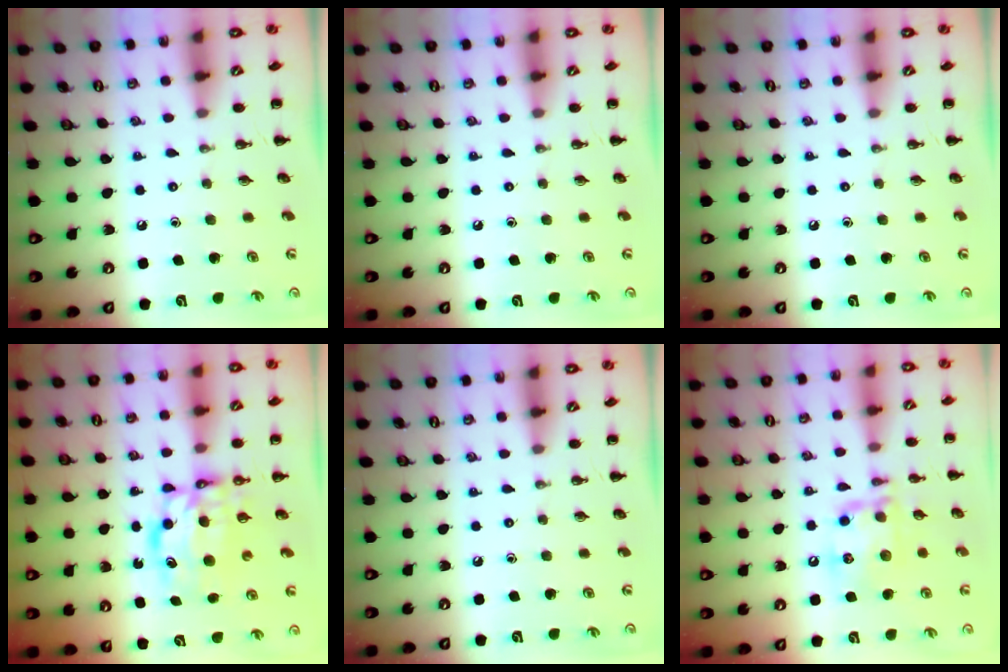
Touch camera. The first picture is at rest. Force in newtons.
{"total": 0.0}
{"total": 0.0}
{"total": 7.9, "press": 7.7, "slide": 1.4}
{"total": 0.0}
{"total": 14.4, "press": 14.2, "slide": 1.8}